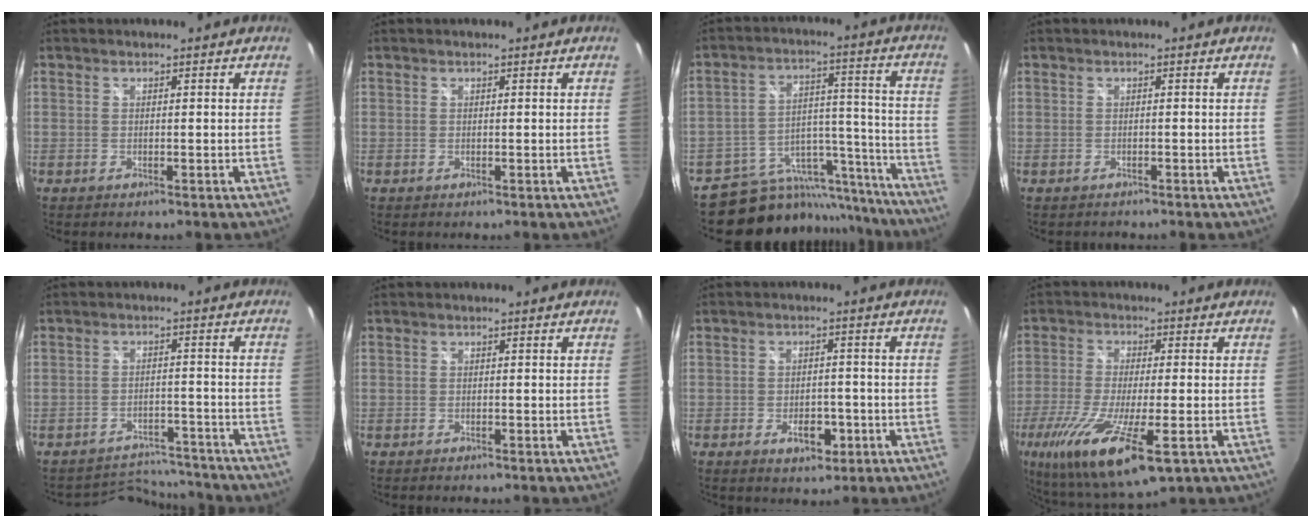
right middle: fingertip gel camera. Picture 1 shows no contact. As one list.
[{"total": 0.0}, {"total": 20.5, "force": [-17.6, 9.3, 4.7], "torque": [-0.082, 0.060, -0.231]}, {"total": 0.7, "force": [-0.7, 0.2, -0.2], "torque": [0.002, 0.001, -0.013]}, {"total": 8.3, "force": [-8.1, 1.8, -0.2], "torque": [-0.006, 0.019, -0.116]}, {"total": 1.2, "force": [-1.1, 0.3, 0.5], "torque": [-0.012, -0.008, -0.020]}, {"total": 4.9, "force": [-2.3, 3.0, 3.1], "torque": [-0.058, 0.001, -0.027]}, {"total": 19.5, "force": [-8.8, 5.2, 16.6], "torque": [-0.342, -0.075, -0.147]}]